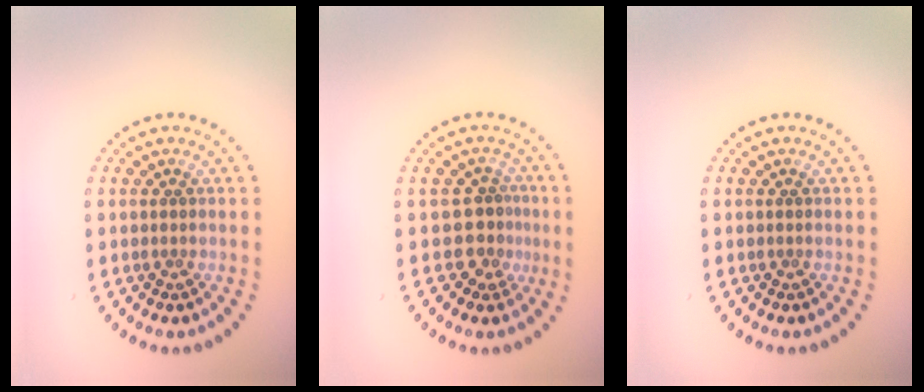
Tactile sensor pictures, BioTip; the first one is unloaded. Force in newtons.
{"total": 2.6, "press": 2.0, "slide": 1.6}
{"total": 0.0}